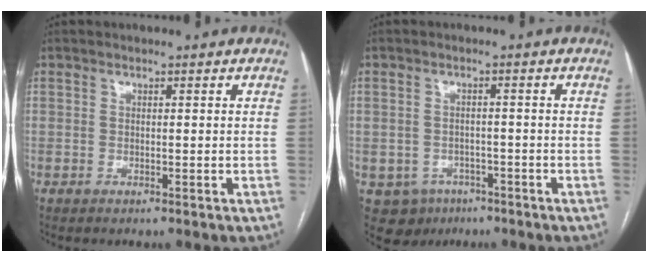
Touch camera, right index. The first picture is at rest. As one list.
[{"total": 6.1, "force": [-2.9, 5.3, 1.1], "torque": [-0.020, 0.006, -0.034]}]